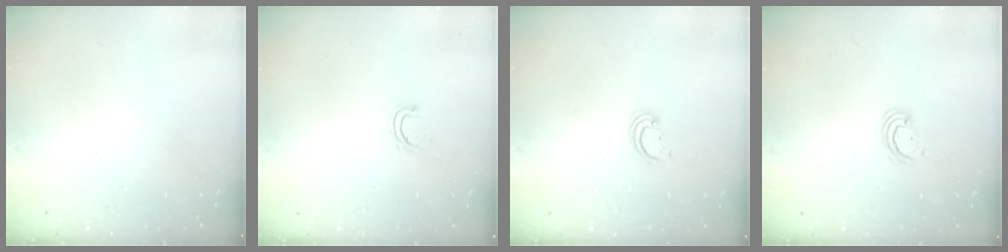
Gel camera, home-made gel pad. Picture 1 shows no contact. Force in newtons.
{"total": 4.0, "press": 3.9, "slide": 0.4}
{"total": 2.1, "press": 2.1, "slide": 0.1}
{"total": 2.5, "press": 2.5, "slide": 0.3}